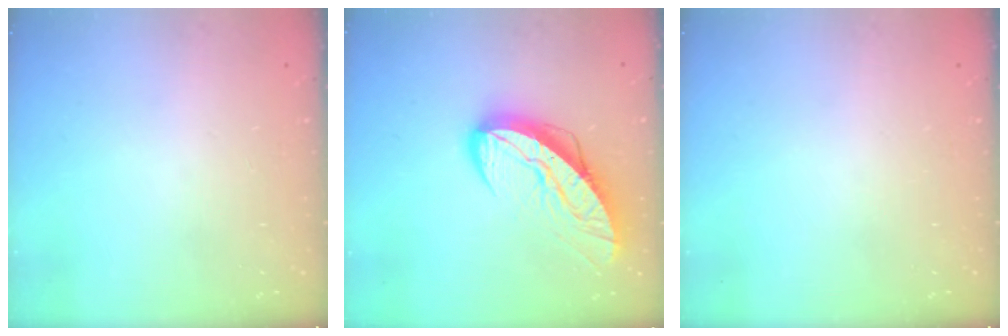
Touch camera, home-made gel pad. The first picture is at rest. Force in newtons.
{"total": 12.3, "press": 12.2, "slide": 1.1}
{"total": 0.0}